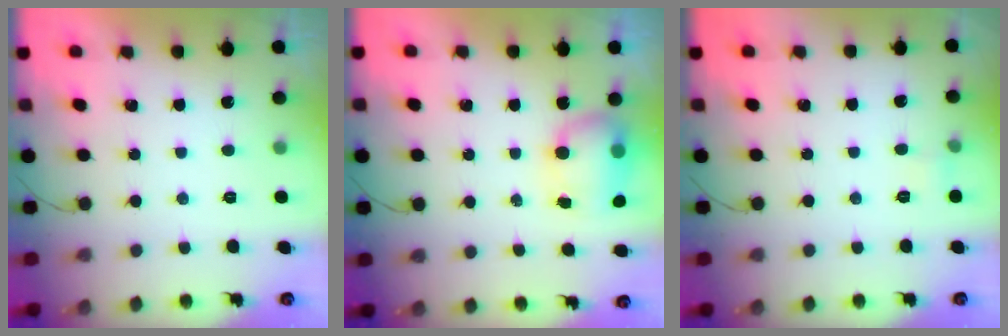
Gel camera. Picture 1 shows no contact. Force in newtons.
{"total": 7.9, "press": 7.6, "slide": 2.3}
{"total": 3.3, "press": 3.0, "slide": 1.2}